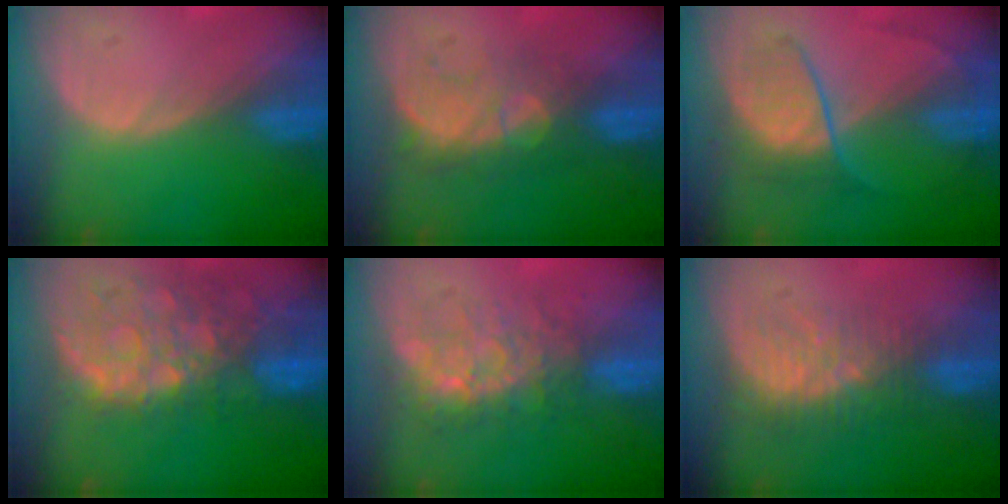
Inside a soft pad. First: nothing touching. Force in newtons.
{"total": 7.6, "press": 7.1, "slide": 2.8}
{"total": 6.3, "press": 6.3, "slide": 0.6}
{"total": 11.0, "press": 9.5, "slide": 5.6}
{"total": 7.6, "press": 7.0, "slide": 3.0}
{"total": 8.0, "press": 7.0, "slide": 3.8}